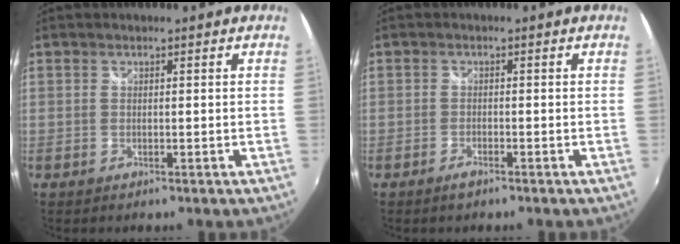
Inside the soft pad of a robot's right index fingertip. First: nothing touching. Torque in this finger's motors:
{"motor_torque": [0.12, -0.13, 0.10, 0.01]}